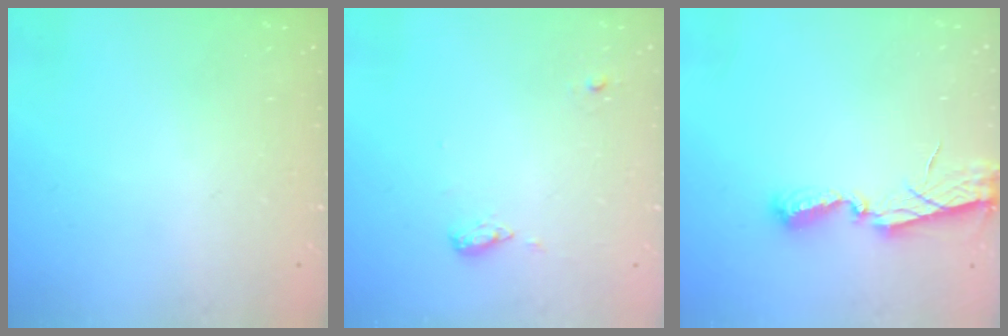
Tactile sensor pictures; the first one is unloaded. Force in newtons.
{"total": 7.0, "press": 6.3, "slide": 2.9}
{"total": 6.2, "press": 6.2, "slide": 0.2}